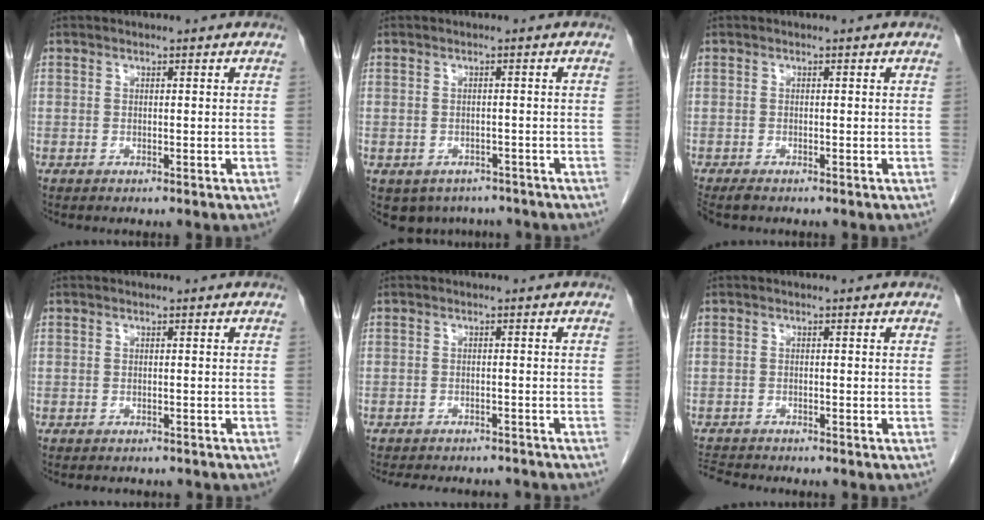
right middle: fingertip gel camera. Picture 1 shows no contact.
{"total": 7.1, "force": [-4.6, 5.1, 1.7], "torque": [-0.030, 0.001, -0.056]}
{"total": 2.0, "force": [-1.7, 0.5, 1.0], "torque": [-0.021, -0.007, -0.026]}
{"total": 3.5, "force": [-3.1, 1.3, 0.9], "torque": [-0.010, -0.001, -0.033]}
{"total": 10.2, "force": [-9.2, 3.1, 3.0], "torque": [-0.055, 0.005, -0.110]}
{"total": 4.2, "force": [-4.1, 0.2, 0.8], "torque": [-0.017, -0.017, -0.070]}